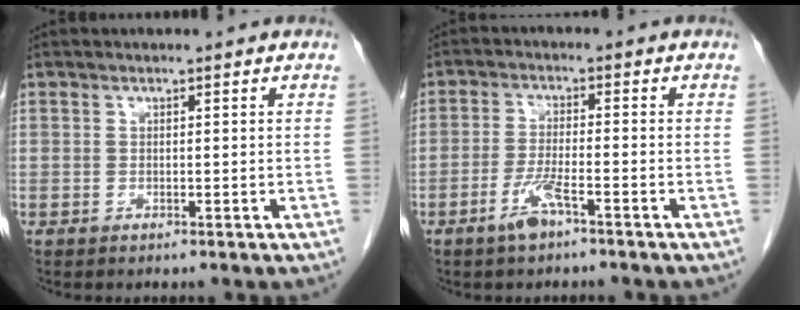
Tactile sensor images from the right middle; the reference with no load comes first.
{"total": 4.2, "force": [-2.7, 0.5, 3.2], "torque": [-0.070, -0.003, -0.052]}